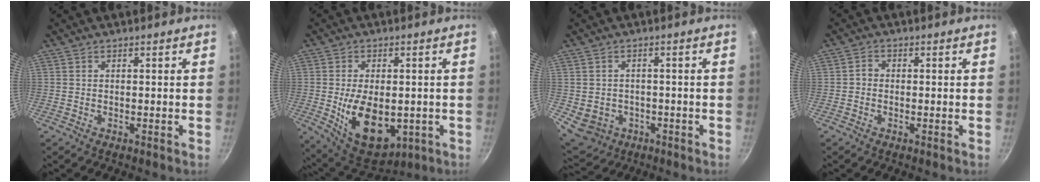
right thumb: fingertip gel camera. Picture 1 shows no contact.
{"total": 14.2, "force": [-2.5, 8.2, 11.3], "torque": [-0.164, -0.009, -0.015]}
{"total": 7.4, "force": [-2.0, 6.7, 2.5], "torque": [-0.047, 0.015, -0.017]}
{"total": 1.6, "force": [-0.3, 1.3, 0.8], "torque": [-0.006, 0.005, -0.011]}